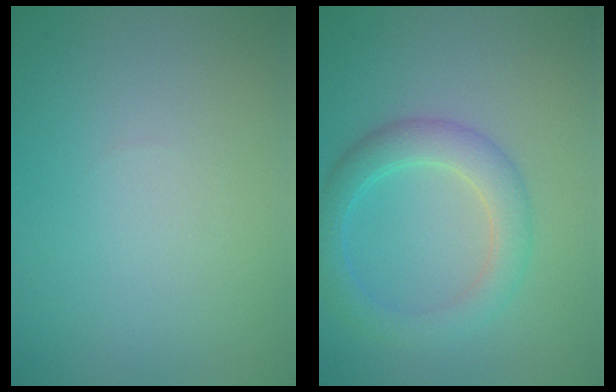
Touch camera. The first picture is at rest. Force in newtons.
{"total": 3.8, "press": 3.8, "slide": 0.1}